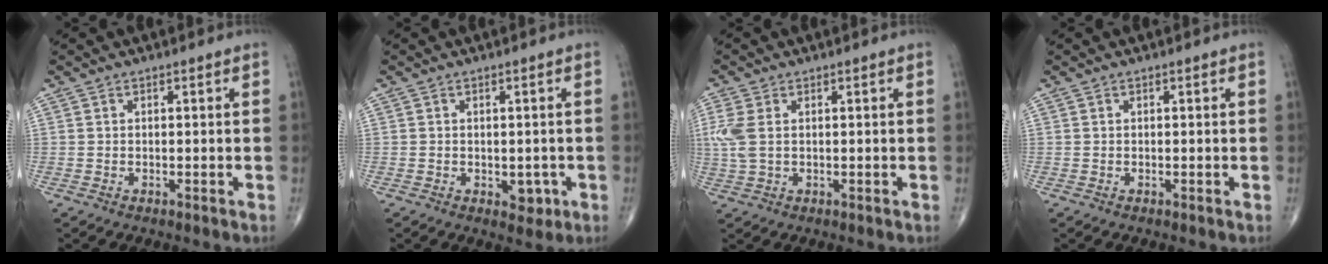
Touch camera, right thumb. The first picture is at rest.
{"total": 2.9, "force": [-0.8, 2.0, 2.0], "torque": [-0.004, 0.001, -0.005]}
{"total": 5.0, "force": [0.8, 2.9, 3.9], "torque": [-0.122, 0.009, 0.019]}
{"total": 0.0}